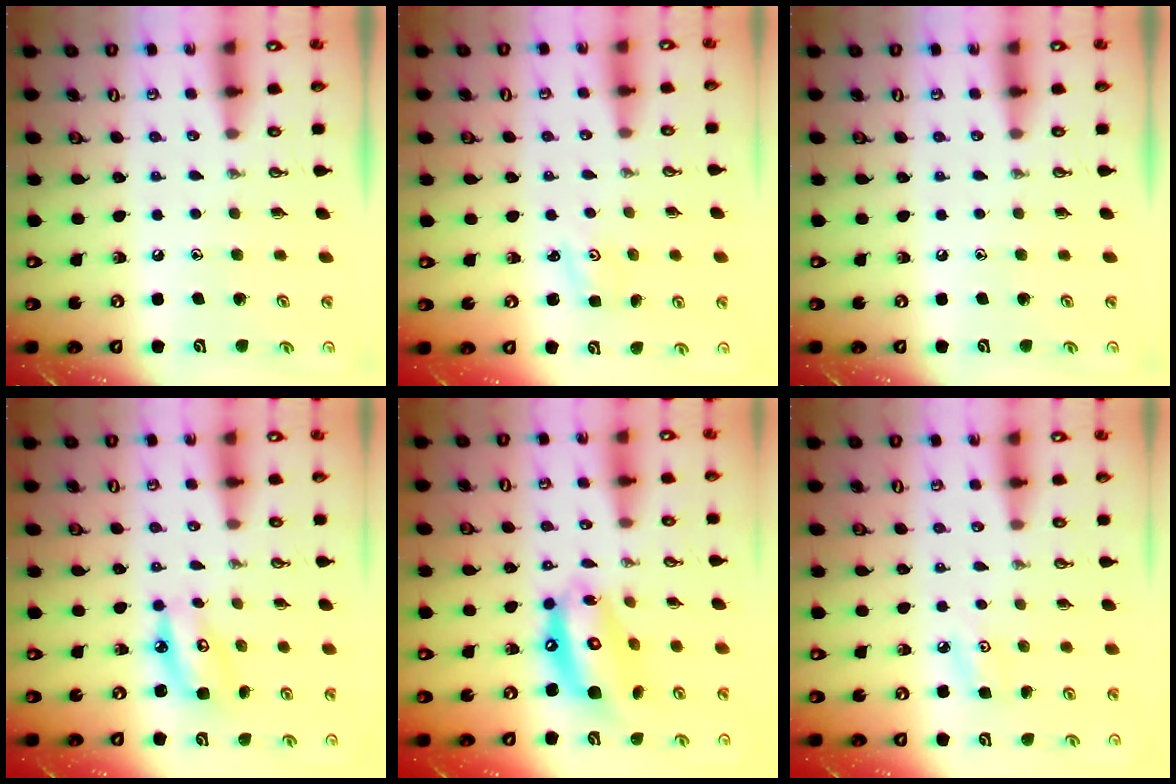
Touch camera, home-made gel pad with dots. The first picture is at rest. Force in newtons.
{"total": 1.3, "press": 1.2, "slide": 0.2}
{"total": 0.0}
{"total": 6.5, "press": 6.5, "slide": 0.5}
{"total": 13.9, "press": 13.8, "slide": 1.3}
{"total": 4.1, "press": 4.0, "slide": 0.8}